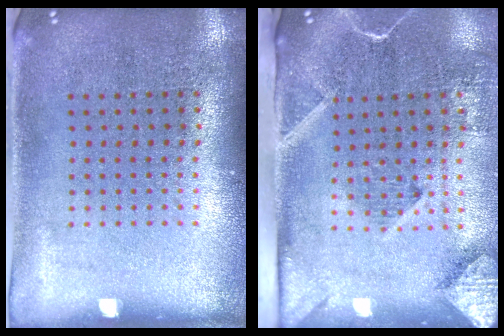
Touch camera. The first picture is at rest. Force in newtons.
{"total": 2.9, "press": 2.1, "slide": 2.0}